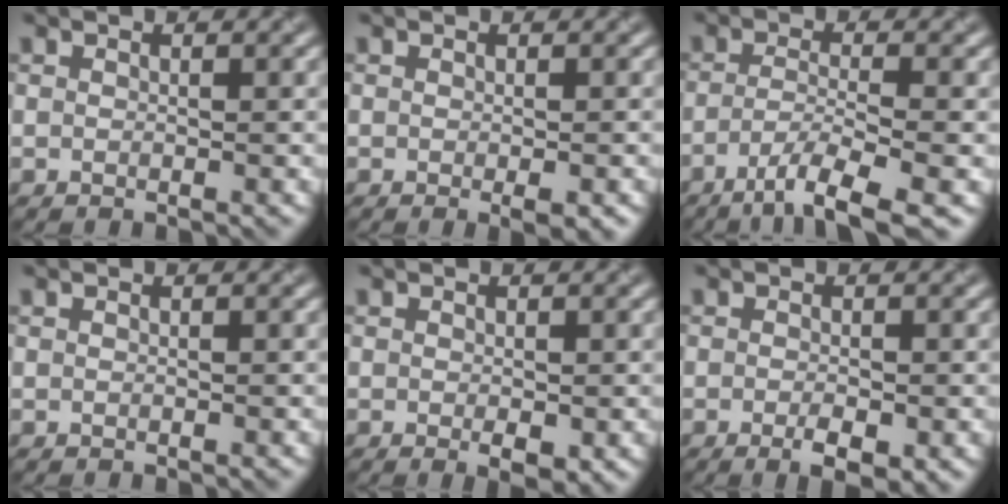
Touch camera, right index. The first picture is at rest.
{"total": 1.5, "force": [-0.6, 0.2, 1.4], "torque": [-0.019, -0.005, -0.007]}
{"total": 5.4, "force": [-3.0, 0.9, 4.4], "torque": [-0.073, -0.002, -0.058]}
{"total": 0.0}
{"total": 1.8, "force": [-0.5, 0.7, 1.6], "torque": [-0.024, -0.007, -0.002]}
{"total": 2.6, "force": [-1.0, 0.7, 2.3], "torque": [-0.037, -0.006, -0.015]}